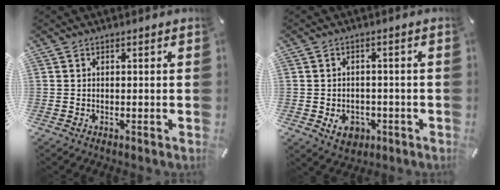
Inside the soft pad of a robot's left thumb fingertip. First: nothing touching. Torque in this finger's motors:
{"motor_torque": [-0.01, 0.02, 0.13, 0.00, 0.06]}